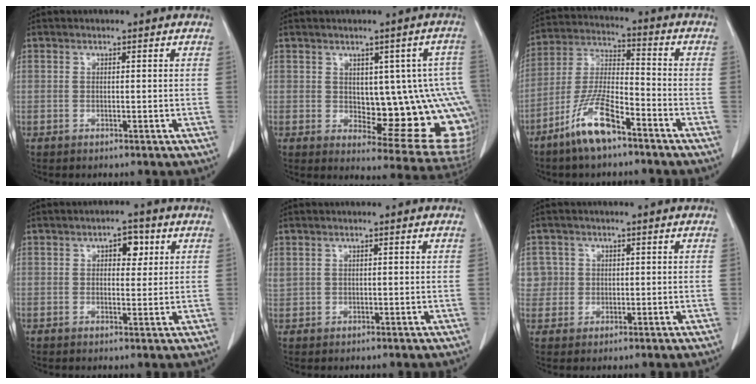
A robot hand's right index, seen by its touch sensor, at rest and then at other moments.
{"total": 15.3, "force": [-0.3, 5.8, 14.2], "torque": [-0.127, 0.012, 0.015]}
{"total": 10.9, "force": [-7.1, 2.2, 8.0], "torque": [-0.172, -0.011, -0.139]}
{"total": 3.7, "force": [1.4, 2.0, 2.7], "torque": [-0.034, 0.009, 0.018]}
{"total": 1.4, "force": [0.8, 1.0, 0.6], "torque": [-0.023, 0.013, 0.025]}
{"total": 3.9, "force": [0.9, 3.8, -0.3], "torque": [0.025, 0.009, 0.017]}